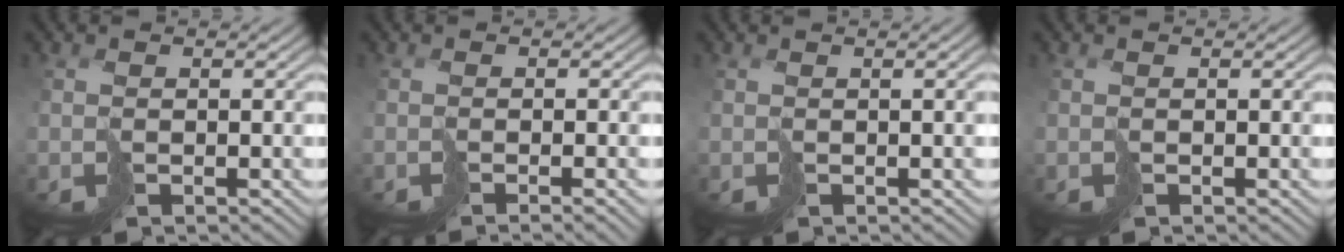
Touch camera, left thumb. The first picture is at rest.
{"total": 2.4, "force": [-0.8, 0.4, 2.2], "torque": [-0.024, -0.002, -0.019]}
{"total": 3.0, "force": [0.2, 0.8, 2.9], "torque": [-0.034, 0.003, 0.002]}
{"total": 0.0}